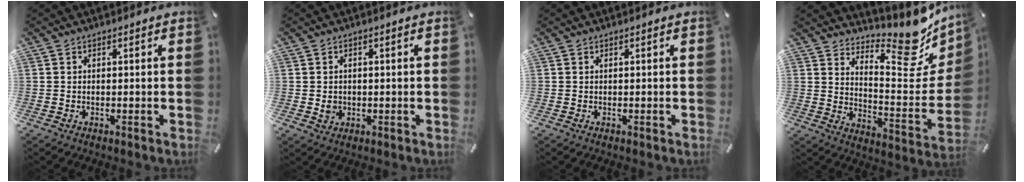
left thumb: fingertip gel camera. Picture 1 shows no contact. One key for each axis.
{"total": 2.4, "fx": -0.1, "fy": 2.1, "fz": 1.1, "tx": -0.013, "ty": 0.001, "tz": -0.005}
{"total": 0.0}
{"total": 15.8, "fx": 12.5, "fy": 6.4, "fz": 7.2, "tx": -0.068, "ty": -0.129, "tz": 0.207}